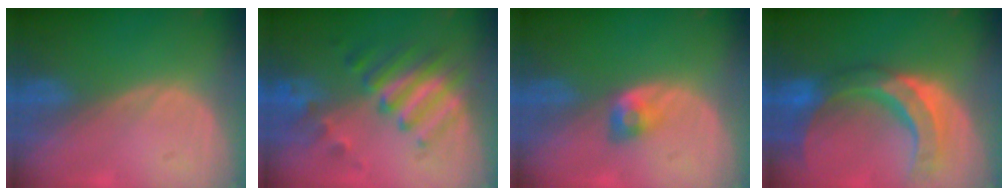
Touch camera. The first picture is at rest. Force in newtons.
{"total": 7.6, "press": 7.5, "slide": 1.1}
{"total": 2.8, "press": 2.4, "slide": 1.4}
{"total": 11.2, "press": 9.6, "slide": 5.9}